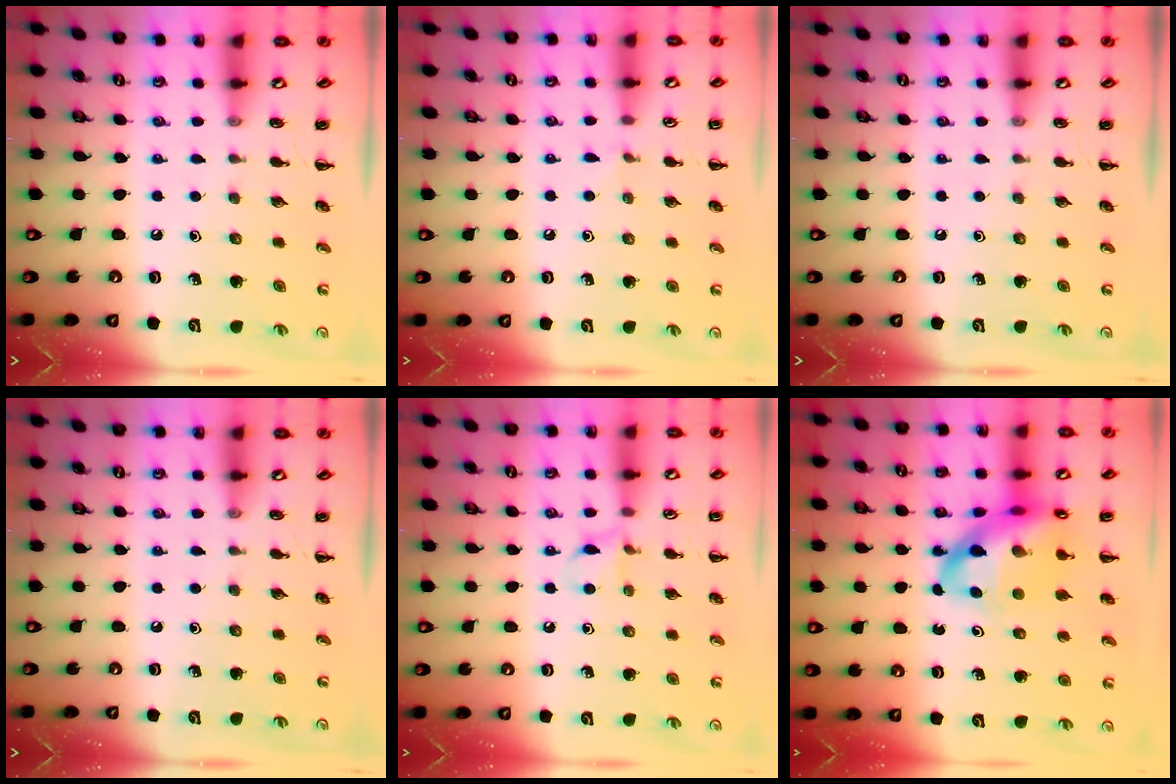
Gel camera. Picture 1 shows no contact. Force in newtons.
{"total": 2.8, "press": 2.5, "slide": 1.1}
{"total": 0.0}
{"total": 0.0}
{"total": 6.3, "press": 6.0, "slide": 1.8}
{"total": 17.9, "press": 17.3, "slide": 4.5}